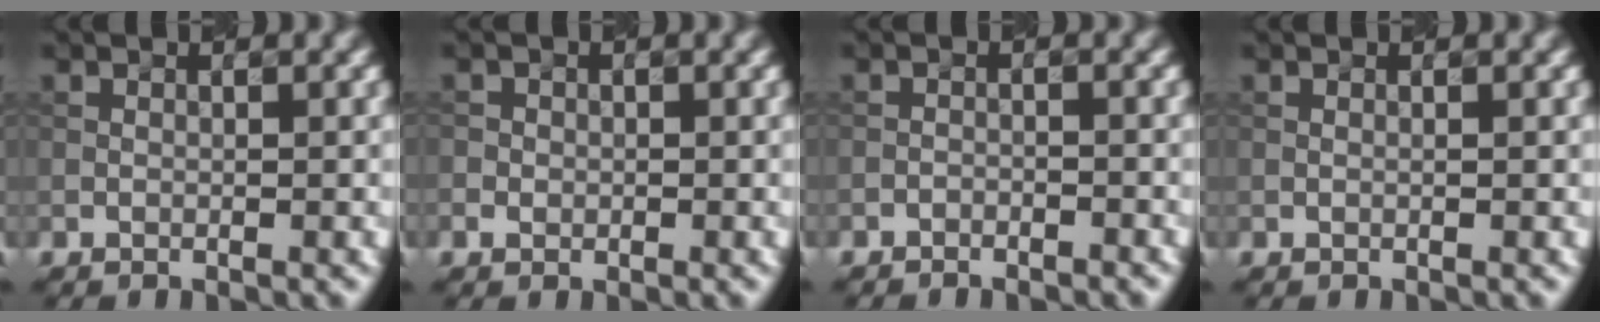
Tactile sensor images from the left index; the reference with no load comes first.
{"total": 1.3, "force": [-0.3, 1.2, 0.3], "torque": [0.000, -0.003, -0.007]}
{"total": 1.2, "force": [-1.2, 0.4, 0.2], "torque": [0.001, 0.000, -0.023]}
{"total": 0.0}